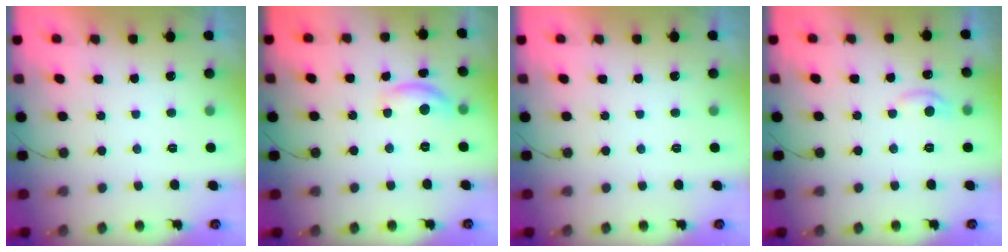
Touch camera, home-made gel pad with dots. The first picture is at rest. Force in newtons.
{"total": 9.2, "press": 9.2, "slide": 0.6}
{"total": 0.0}
{"total": 7.4, "press": 7.3, "slide": 0.8}